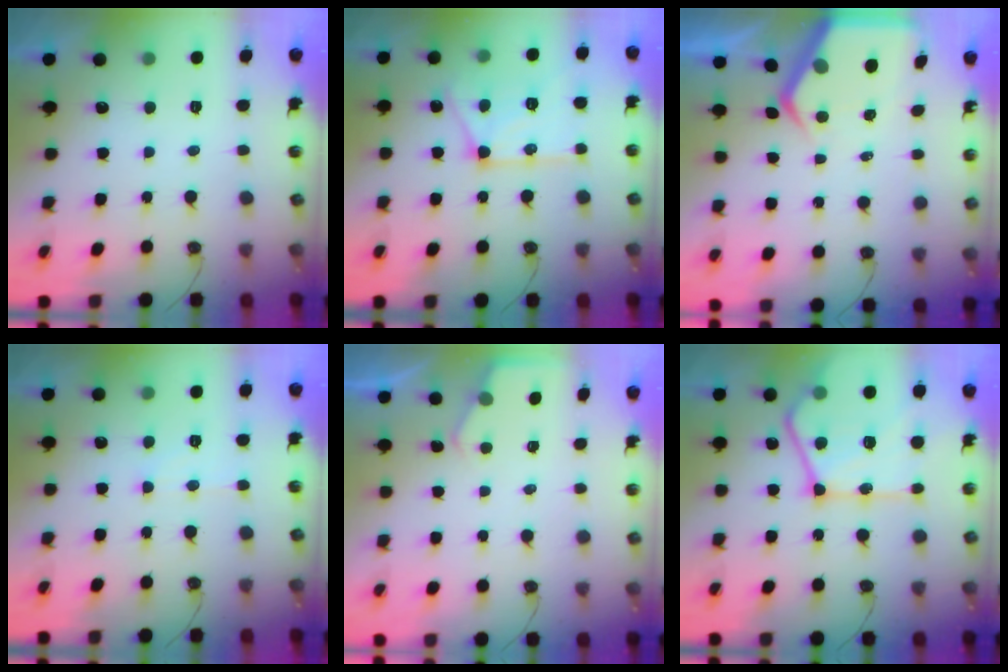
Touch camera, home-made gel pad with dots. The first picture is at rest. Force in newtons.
{"total": 15.8, "press": 15.8, "slide": 1.2}
{"total": 6.2, "press": 6.2, "slide": 0.6}
{"total": 6.0, "press": 6.0, "slide": 0.4}
{"total": 2.6, "press": 2.6, "slide": 0.4}
{"total": 25.4, "press": 25.2, "slide": 2.8}